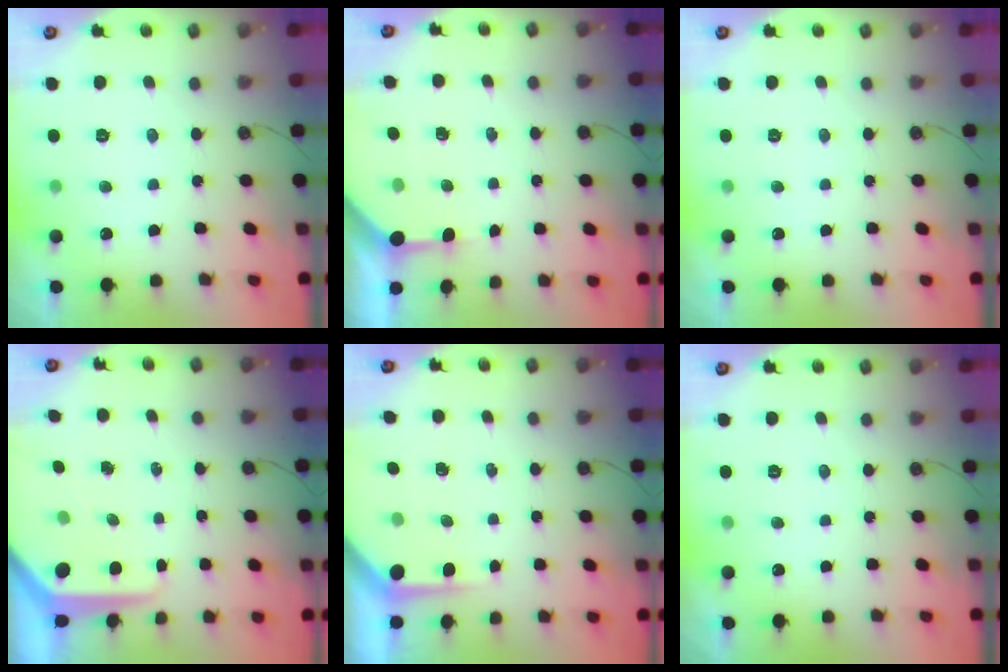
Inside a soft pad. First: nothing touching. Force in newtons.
{"total": 3.2, "press": 3.1, "slide": 0.3}
{"total": 0.0}
{"total": 9.5, "press": 9.5, "slide": 0.8}
{"total": 3.5, "press": 3.5, "slide": 0.4}
{"total": 0.0}